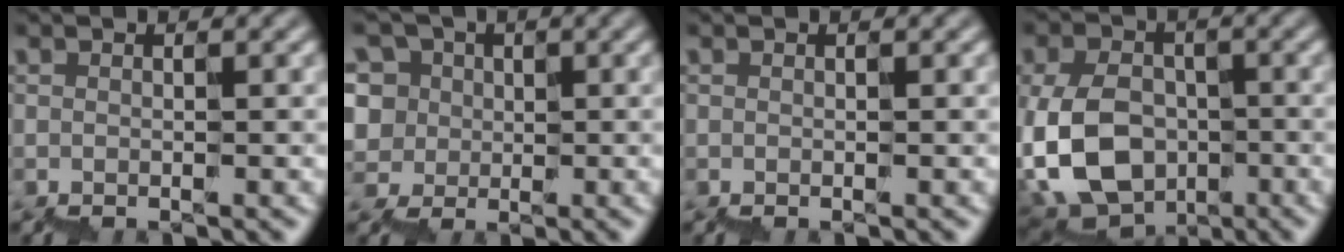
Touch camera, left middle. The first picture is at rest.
{"total": 7.8, "force": [2.2, 7.1, 2.4], "torque": [-0.065, 0.052, -0.013]}
{"total": 0.0}
{"total": 6.9, "force": [-1.1, 5.6, 3.8], "torque": [-0.109, 0.000, -0.023]}